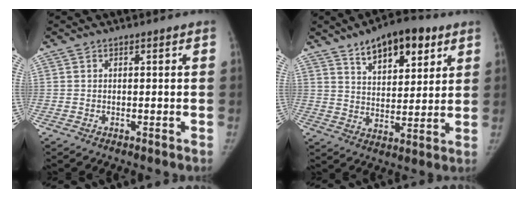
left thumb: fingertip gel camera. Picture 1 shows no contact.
{"total": 14.0, "force": [8.1, 6.7, 9.2], "torque": [-0.099, -0.033, 0.127]}